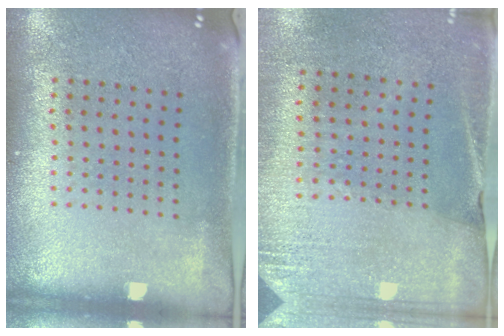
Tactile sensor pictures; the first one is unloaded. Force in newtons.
{"total": 2.7, "press": 2.6, "slide": 0.9}